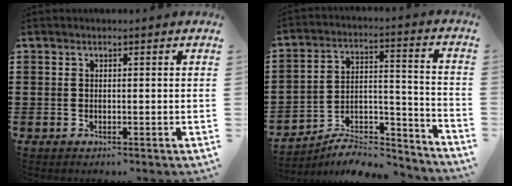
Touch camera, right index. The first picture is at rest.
{"total": 6.5, "force": [-5.9, 2.0, 1.6], "torque": [-0.019, 0.013, -0.114]}